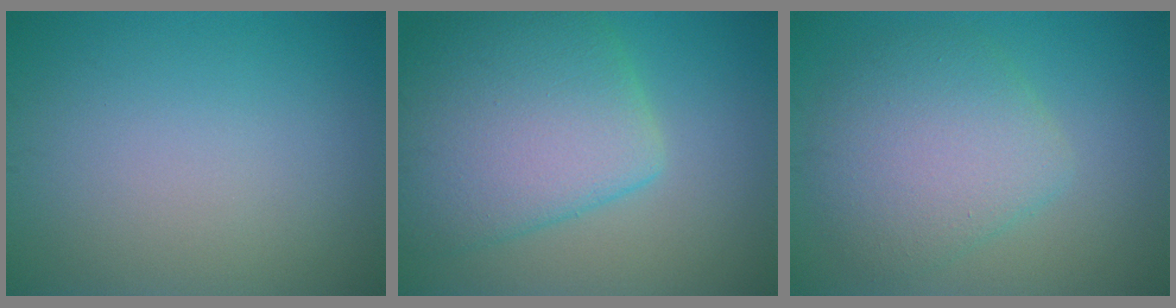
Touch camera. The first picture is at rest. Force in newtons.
{"total": 8.9, "press": 8.9, "slide": 0.4}
{"total": 5.4, "press": 5.4, "slide": 0.3}